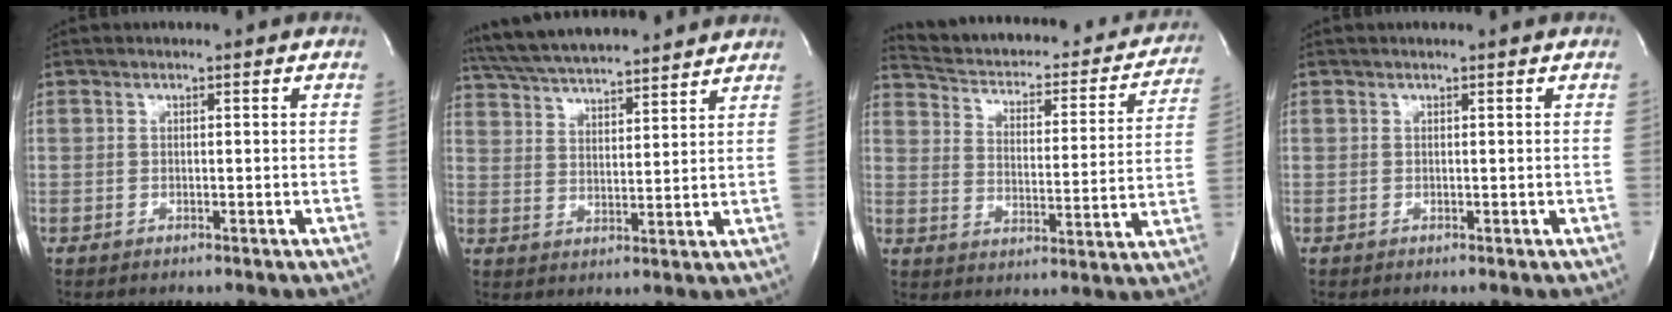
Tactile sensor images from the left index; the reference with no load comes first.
{"total": 17.7, "force": [16.1, 2.2, 7.2], "torque": [-0.131, 0.040, 0.251]}
{"total": 24.5, "force": [22.1, 6.7, 8.1], "torque": [-0.119, -0.031, 0.278]}
{"total": 0.9, "force": [0.8, -0.1, 0.3], "torque": [-0.008, 0.003, 0.012]}